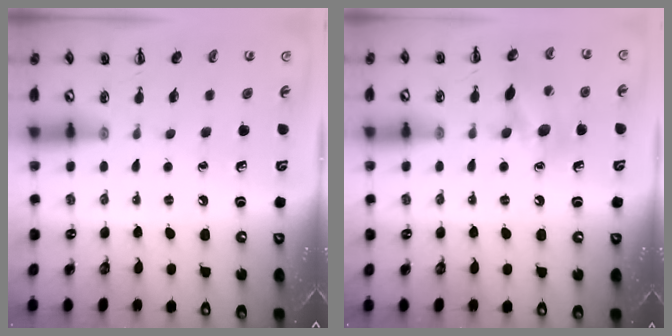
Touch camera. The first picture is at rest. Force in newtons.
{"total": 12.0, "press": 11.9, "slide": 1.8}